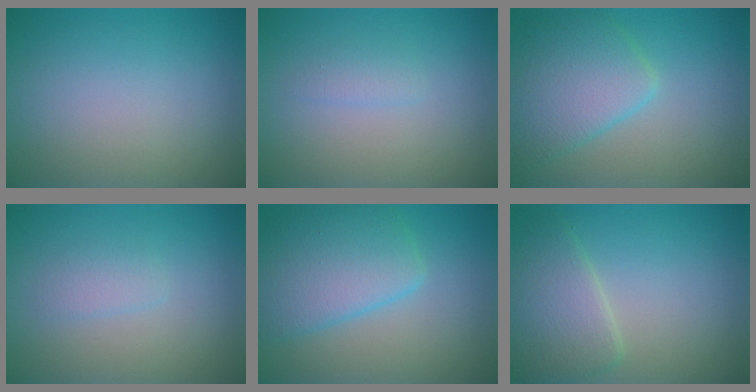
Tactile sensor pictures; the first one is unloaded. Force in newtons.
{"total": 1.0, "press": 1.0, "slide": 0.1}
{"total": 5.5, "press": 5.5, "slide": 0.1}
{"total": 1.2, "press": 1.2, "slide": 0.0}
{"total": 5.8, "press": 5.8, "slide": 0.2}
{"total": 4.1, "press": 4.1, "slide": 0.2}